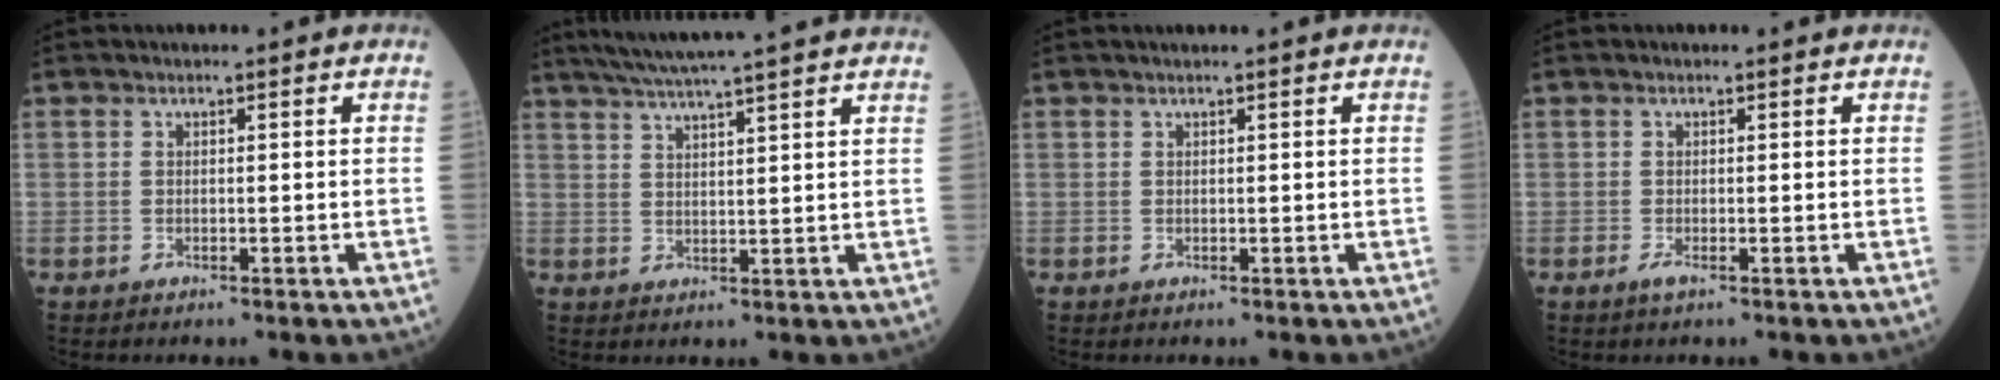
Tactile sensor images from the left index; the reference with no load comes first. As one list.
[{"total": 16.5, "force": [14.4, -0.3, 8.0], "torque": [-0.141, 0.027, 0.195]}, {"total": 1.5, "force": [1.3, -0.2, 0.8], "torque": [-0.008, 0.016, 0.023]}, {"total": 1.0, "force": [-0.4, 0.0, 0.9], "torque": [-0.018, -0.003, -0.008]}]